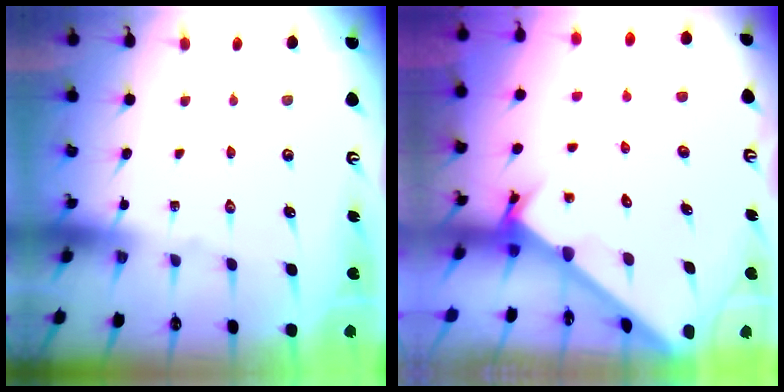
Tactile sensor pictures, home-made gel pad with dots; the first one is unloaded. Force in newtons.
{"total": 2.4, "press": 2.4, "slide": 0.1}